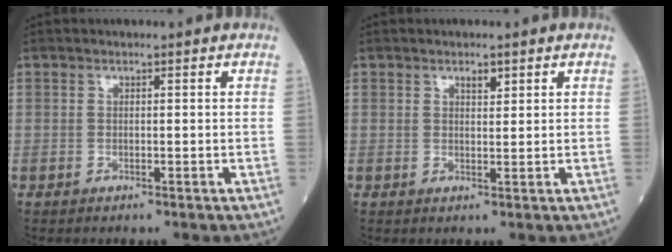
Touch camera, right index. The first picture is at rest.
{"total": 1.6, "force": [1.1, 0.6, 1.0], "torque": [-0.015, -0.002, 0.017]}